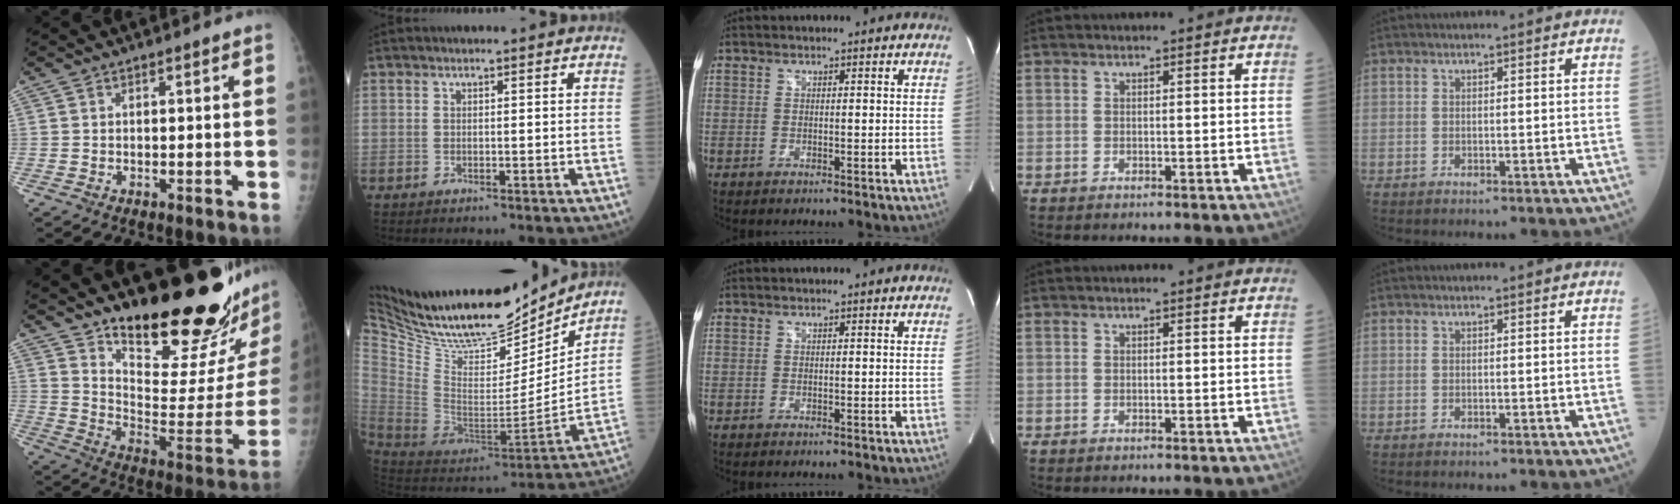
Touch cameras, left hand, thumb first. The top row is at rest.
{"thumb": {"total": 25.2, "force": [20.5, 5.5, 13.7], "torque": [-0.168, -0.165, 0.296]}, "index": {"total": 21.7, "force": [19.5, 5.4, 7.9], "torque": [-0.148, -0.046, 0.322]}}